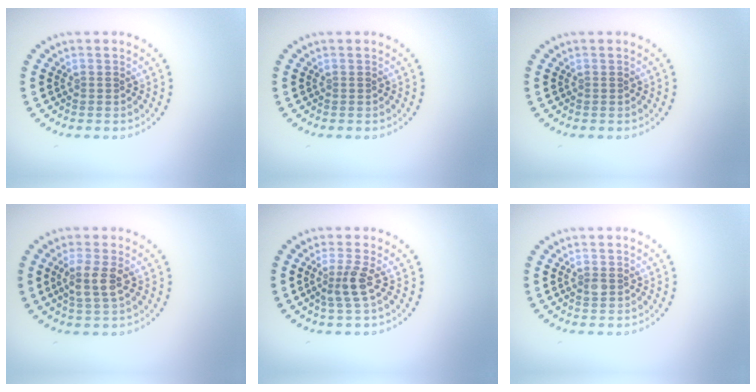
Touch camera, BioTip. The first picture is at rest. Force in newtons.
{"total": 0.0}
{"total": 0.0}
{"total": 2.6, "press": 2.5, "slide": 0.9}
{"total": 2.4, "press": 1.8, "slide": 1.6}
{"total": 0.9, "press": 0.9, "slide": 0.0}